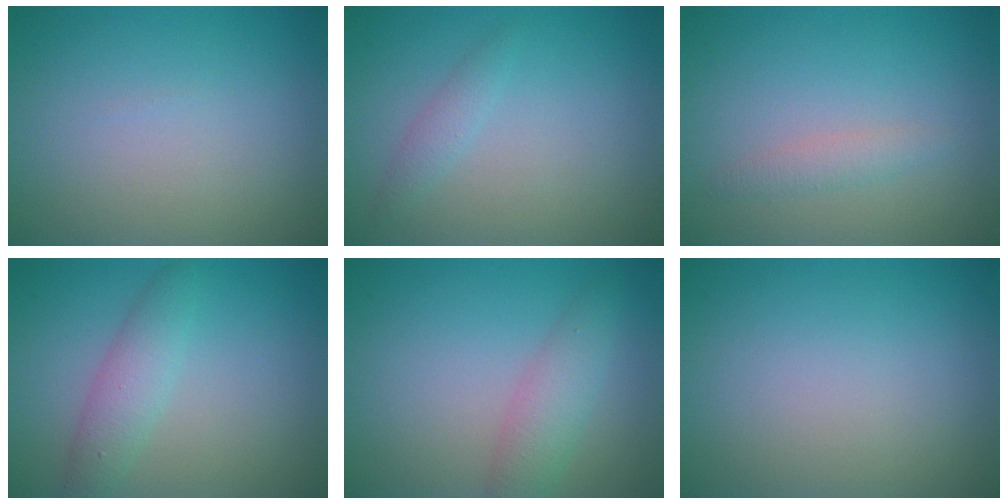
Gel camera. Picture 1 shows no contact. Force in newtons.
{"total": 1.2, "press": 1.2, "slide": 0.1}
{"total": 1.4, "press": 1.4, "slide": 0.0}
{"total": 2.8, "press": 2.8, "slide": 0.1}
{"total": 2.8, "press": 2.8, "slide": 0.2}
{"total": 0.0}